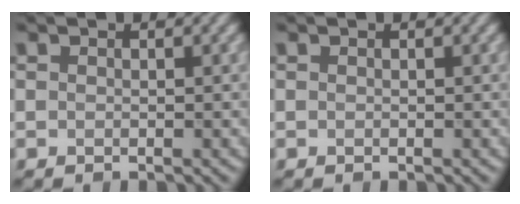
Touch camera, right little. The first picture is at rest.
{"total": 0.0}